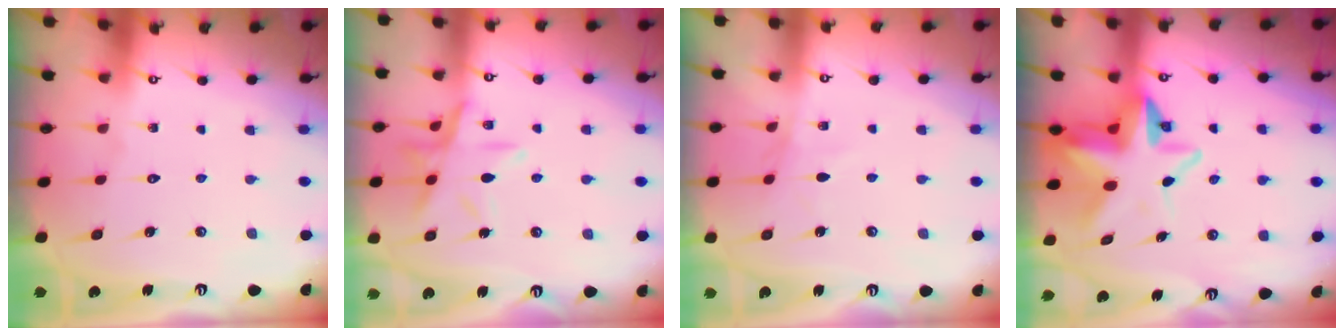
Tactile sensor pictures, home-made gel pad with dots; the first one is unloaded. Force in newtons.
{"total": 11.3, "press": 11.3, "slide": 0.9}
{"total": 3.1, "press": 3.1, "slide": 0.4}
{"total": 9.1, "press": 9.0, "slide": 1.5}